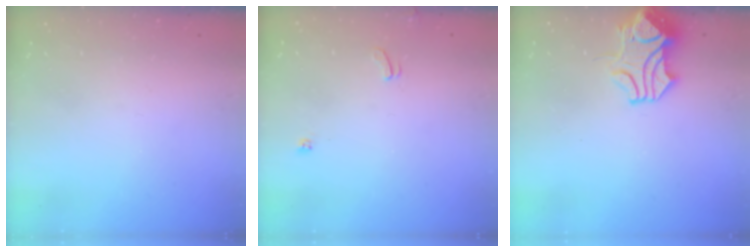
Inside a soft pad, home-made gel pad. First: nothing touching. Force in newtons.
{"total": 2.6, "press": 2.5, "slide": 0.4}
{"total": 2.1, "press": 2.0, "slide": 0.7}